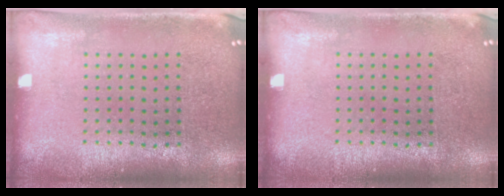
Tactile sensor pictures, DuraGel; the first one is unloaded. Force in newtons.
{"total": 0.0}